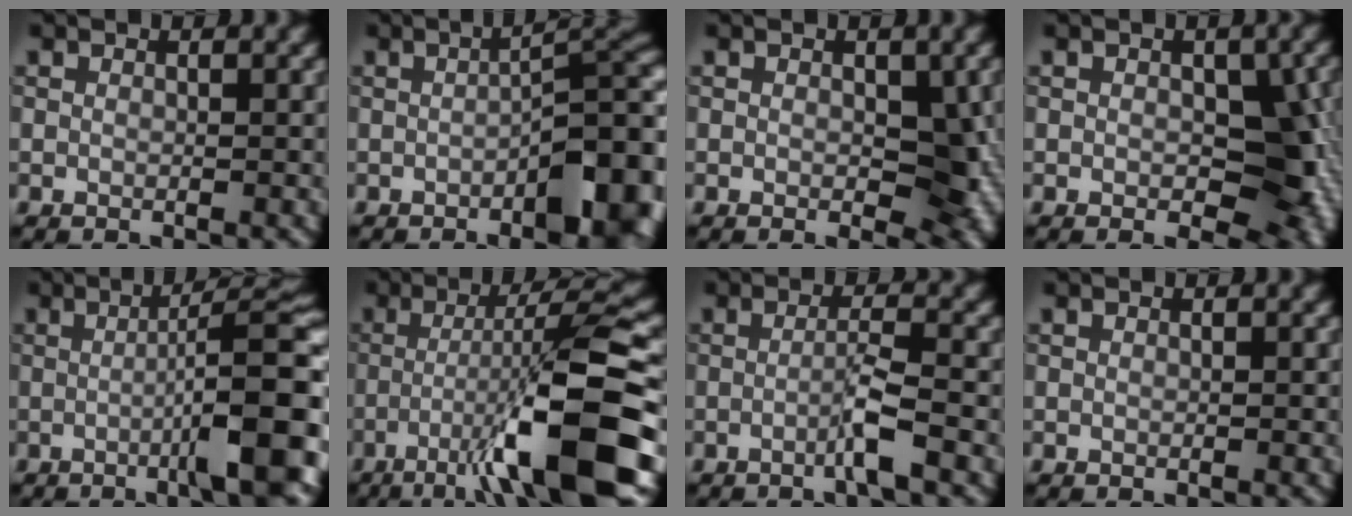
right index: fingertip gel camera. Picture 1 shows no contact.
{"total": 9.9, "force": [-2.6, 3.4, 8.9], "torque": [-0.088, -0.001, -0.034]}
{"total": 4.7, "force": [-0.2, 2.5, 3.9], "torque": [-0.041, -0.005, -0.002]}
{"total": 7.1, "force": [-0.6, 4.2, 5.6], "torque": [-0.065, -0.009, -0.009]}
{"total": 10.4, "force": [-2.0, 1.6, 10.1], "torque": [-0.124, 0.013, -0.036]}
{"total": 11.1, "force": [-4.1, 1.1, 10.2], "torque": [-0.150, 0.020, -0.067]}
{"total": 2.6, "force": [-1.0, 0.0, 2.4], "torque": [-0.041, 0.007, -0.025]}
{"total": 0.0}